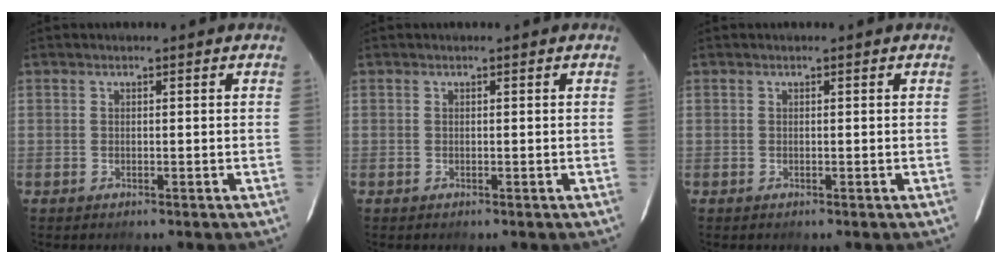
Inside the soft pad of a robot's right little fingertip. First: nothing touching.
{"total": 0.0}
{"total": 0.0}